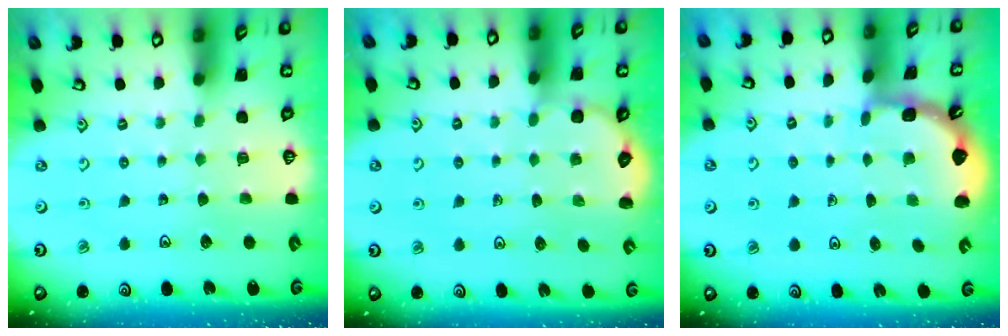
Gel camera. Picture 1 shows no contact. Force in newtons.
{"total": 2.2, "press": 2.2, "slide": 0.3}
{"total": 2.1, "press": 2.1, "slide": 0.2}